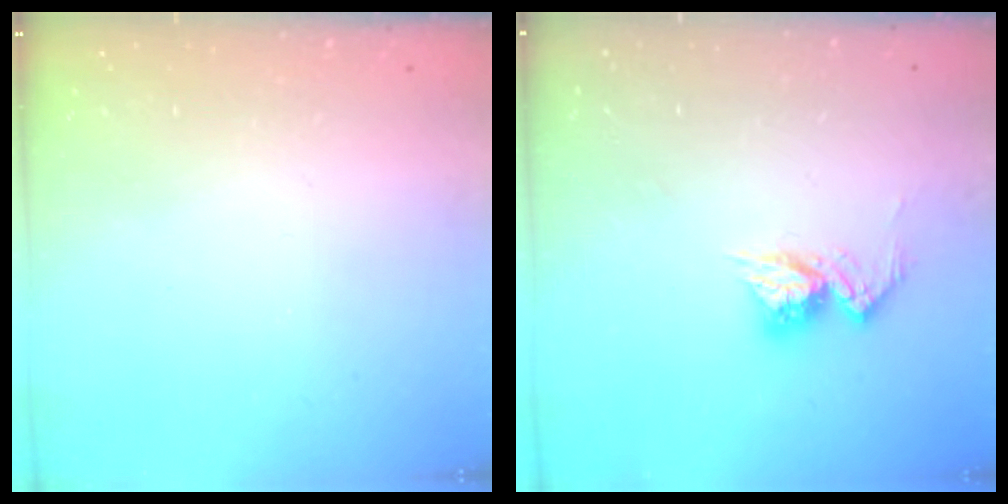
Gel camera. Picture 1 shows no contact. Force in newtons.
{"total": 9.6, "press": 9.6, "slide": 0.8}